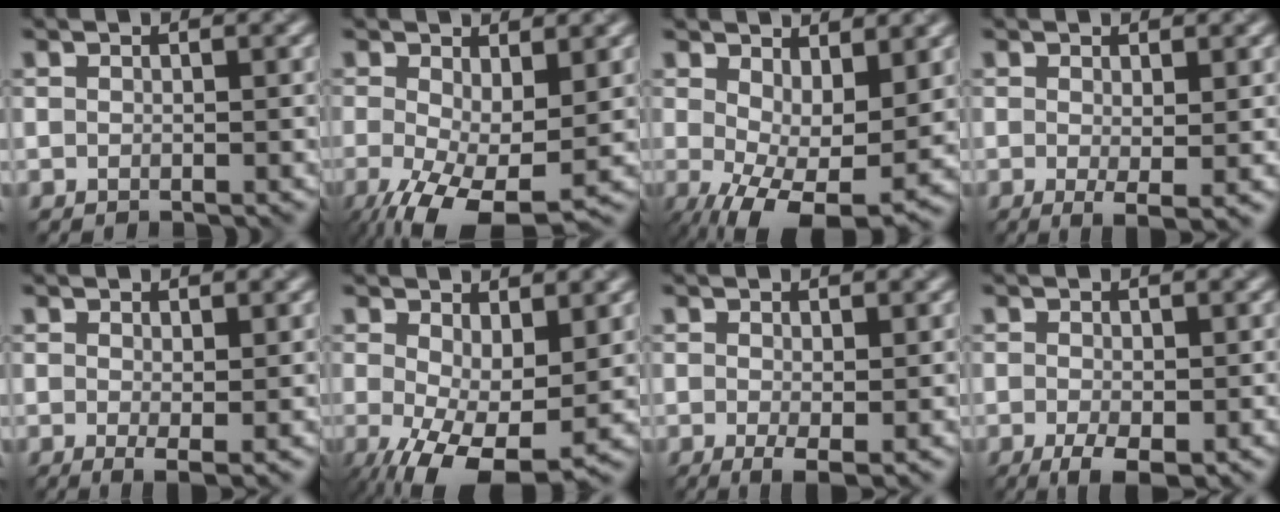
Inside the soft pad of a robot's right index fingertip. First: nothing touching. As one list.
[{"total": 8.3, "force": [-2.5, 3.7, 6.9], "torque": [-0.149, -0.028, -0.033]}, {"total": 8.7, "force": [-0.5, 3.9, 7.7], "torque": [-0.129, -0.017, 0.001]}, {"total": 2.1, "force": [0.0, 0.3, 2.1], "torque": [-0.033, -0.013, 0.002]}, {"total": 1.8, "force": [0.1, 0.3, 1.8], "torque": [-0.027, -0.012, 0.003]}, {"total": 9.2, "force": [-2.2, 4.3, 7.9], "torque": [-0.151, -0.026, -0.026]}, {"total": 2.1, "force": [-0.3, 0.5, 2.0], "torque": [-0.035, -0.012, -0.004]}, {"total": 3.3, "force": [-1.2, 1.3, 2.8], "torque": [-0.047, -0.011, -0.017]}]